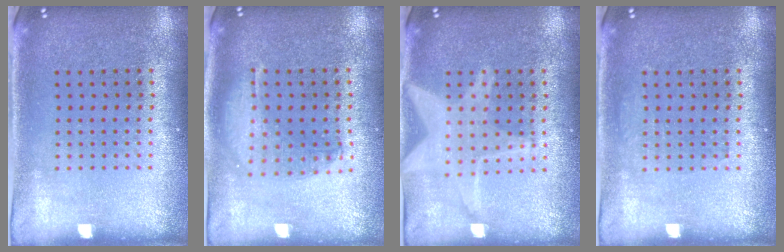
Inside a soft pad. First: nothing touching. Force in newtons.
{"total": 1.3, "press": 1.3, "slide": 0.3}
{"total": 3.2, "press": 3.2, "slide": 0.4}
{"total": 0.6, "press": 0.6, "slide": 0.1}